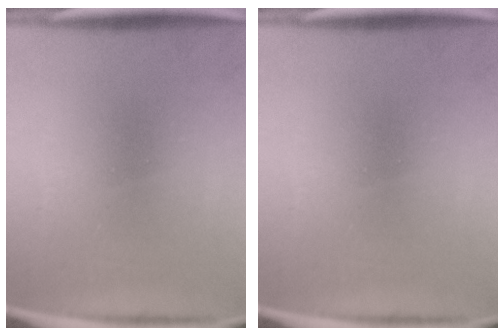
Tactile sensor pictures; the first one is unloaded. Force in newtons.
{"total": 0.0}